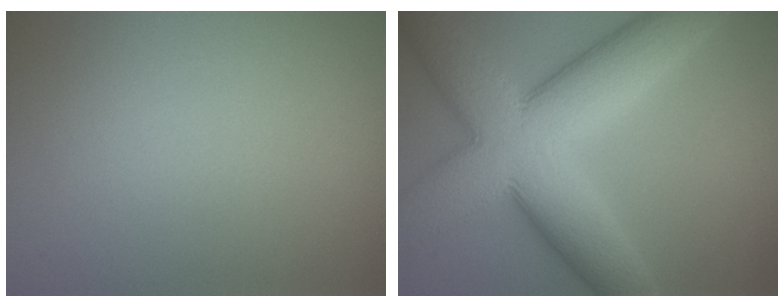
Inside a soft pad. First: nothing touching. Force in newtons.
{"total": 12.6, "press": 12.5, "slide": 0.8}